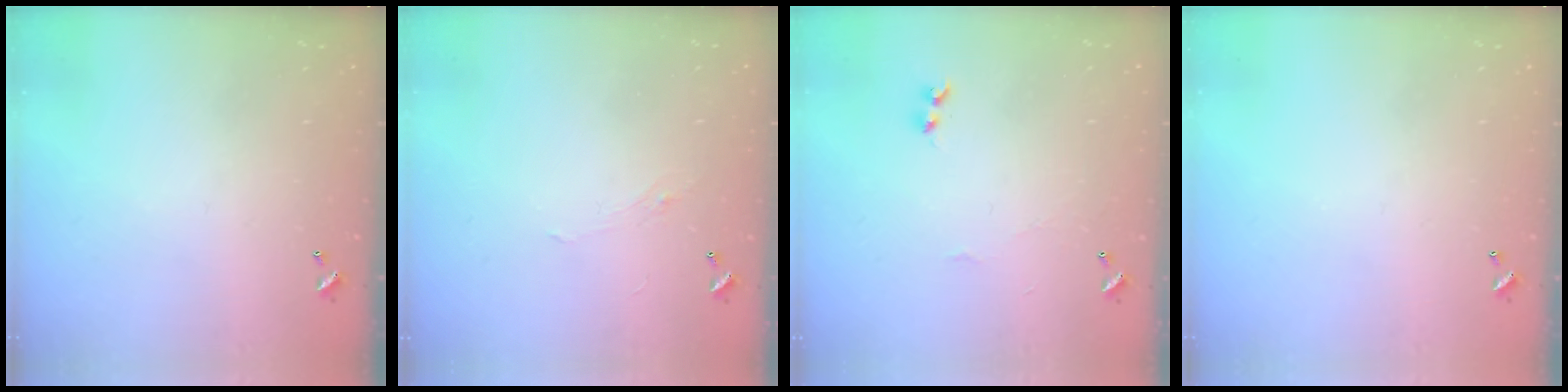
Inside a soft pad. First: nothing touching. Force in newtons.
{"total": 0.8, "press": 0.5, "slide": 0.6}
{"total": 2.1, "press": 2.0, "slide": 0.5}
{"total": 0.0}